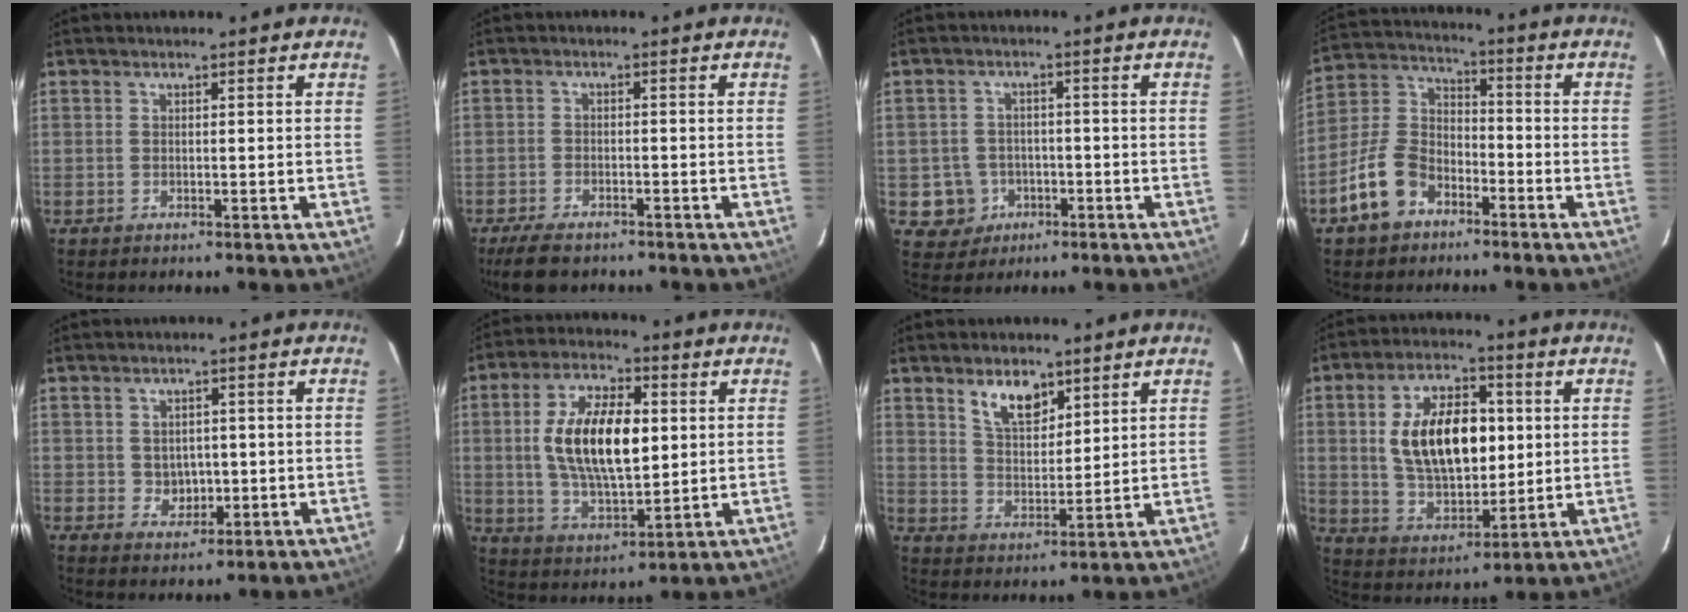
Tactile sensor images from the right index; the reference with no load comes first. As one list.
[{"total": 7.1, "force": [-5.7, 2.6, 3.3], "torque": [-0.088, -0.014, -0.099]}, {"total": 6.0, "force": [-2.1, 5.6, 0.7], "torque": [-0.029, 0.019, -0.023]}, {"total": 11.1, "force": [-6.6, 7.1, 5.5], "torque": [-0.125, 0.029, -0.118]}, {"total": 3.9, "force": [-0.2, 3.5, 1.6], "torque": [-0.030, 0.006, 0.007]}, {"total": 15.4, "force": [1.9, 7.1, 13.6], "torque": [-0.258, 0.007, 0.040]}, {"total": 7.5, "force": [4.8, 3.6, 4.5], "torque": [-0.075, 0.005, 0.093]}, {"total": 16.4, "force": [2.3, 9.2, 13.4], "torque": [-0.242, 0.015, 0.054]}]